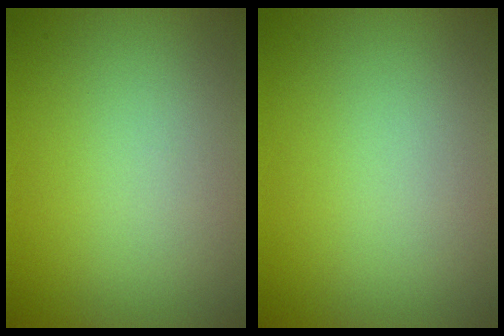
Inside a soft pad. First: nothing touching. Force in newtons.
{"total": 0.0}